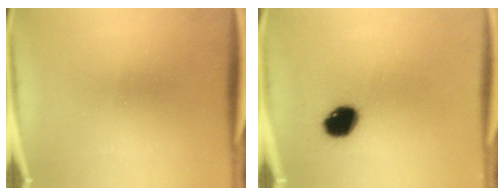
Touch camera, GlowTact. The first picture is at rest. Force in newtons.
{"total": 8.1}